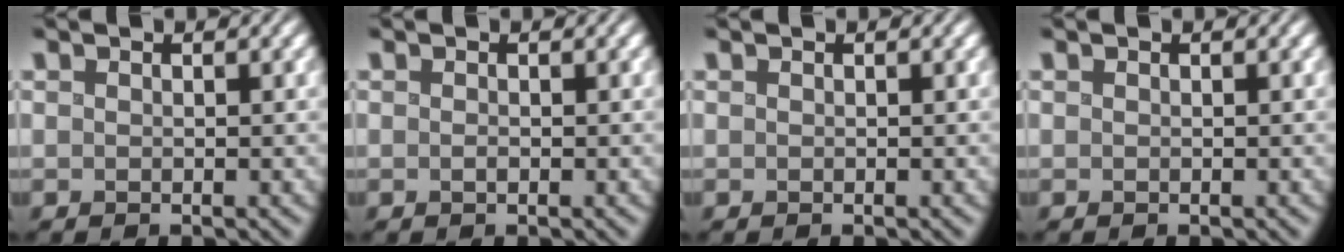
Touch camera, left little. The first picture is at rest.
{"total": 0.0}
{"total": 0.0}
{"total": 0.0}